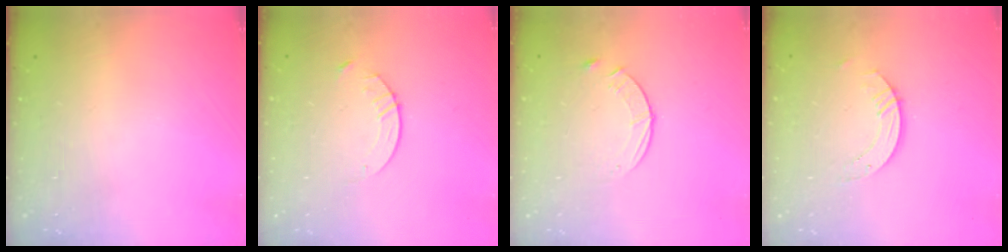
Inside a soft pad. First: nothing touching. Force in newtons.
{"total": 4.1, "press": 4.1, "slide": 0.4}
{"total": 5.6, "press": 5.6, "slide": 0.7}
{"total": 4.3, "press": 4.2, "slide": 0.3}